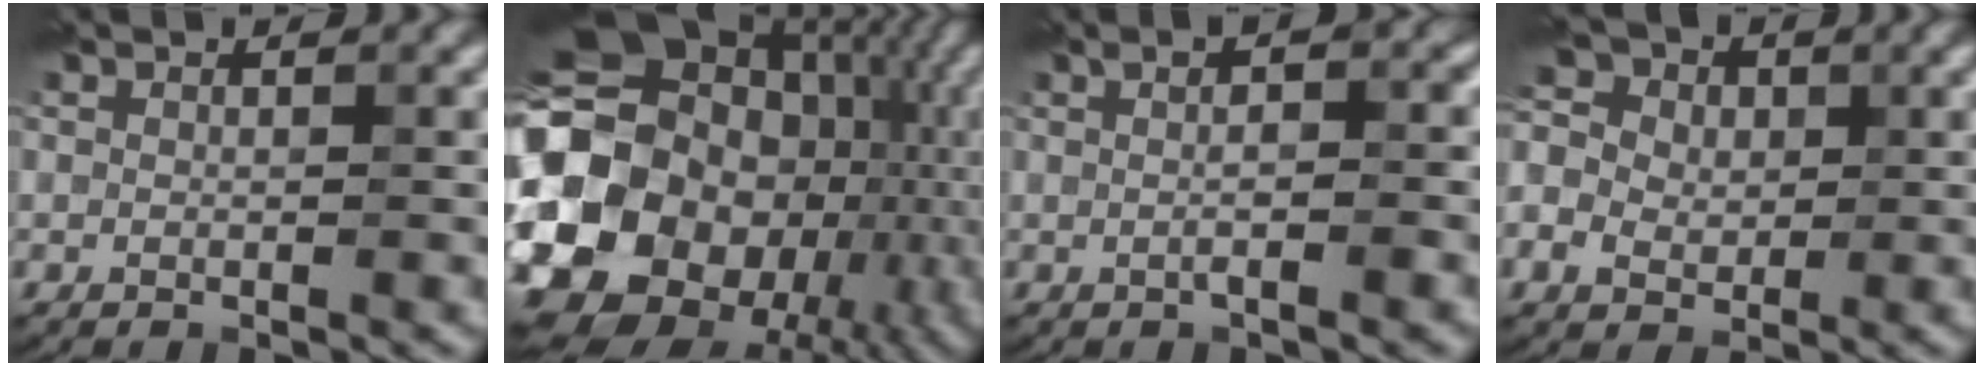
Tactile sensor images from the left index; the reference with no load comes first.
{"total": 22.4, "force": [-2.8, 19.3, 11.1], "torque": [-0.211, -0.010, -0.073]}
{"total": 3.8, "force": [0.6, 1.3, 3.5], "torque": [-0.024, 0.005, -0.009]}
{"total": 6.7, "force": [1.1, 5.5, 3.7], "torque": [-0.075, 0.028, -0.005]}